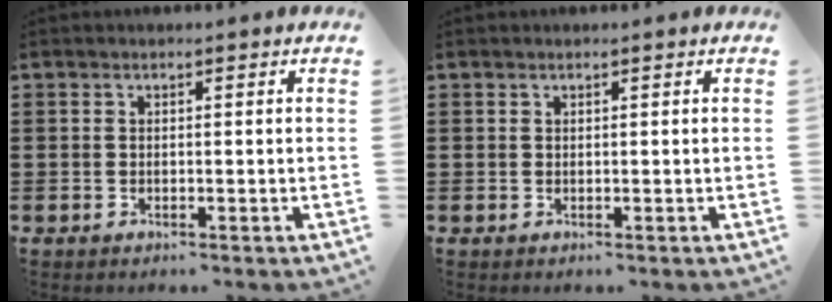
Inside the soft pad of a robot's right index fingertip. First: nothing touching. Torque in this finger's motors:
{"motor_torque": [0.44, 0.56, 0.02, 0.01]}